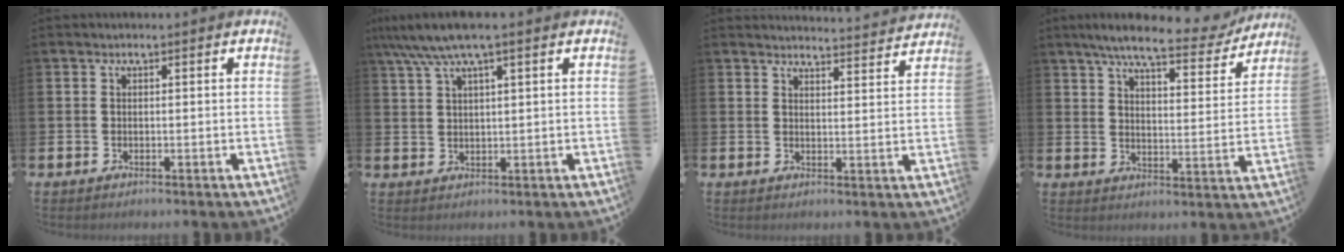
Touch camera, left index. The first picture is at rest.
{"total": 5.7, "force": [4.1, 0.7, 3.9], "torque": [-0.086, -0.004, 0.074]}
{"total": 3.9, "force": [3.9, -0.2, 0.1], "torque": [0.001, -0.034, 0.067]}
{"total": 8.2, "force": [7.1, 1.3, 3.9], "torque": [-0.076, -0.037, 0.117]}